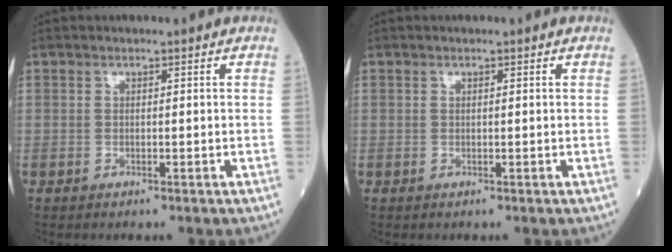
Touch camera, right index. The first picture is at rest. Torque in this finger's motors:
{"motor_torque": [-0.09, -0.01, -0.05, 0.01]}